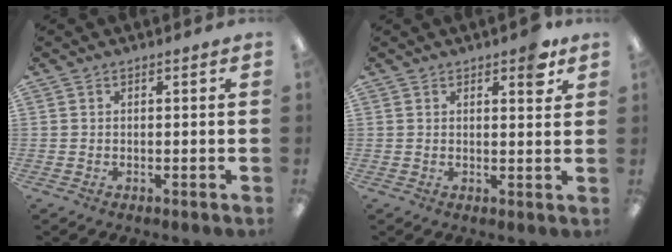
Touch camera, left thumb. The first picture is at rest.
{"total": 5.0, "force": [3.2, 1.8, 3.3], "torque": [-0.034, -0.016, 0.048]}